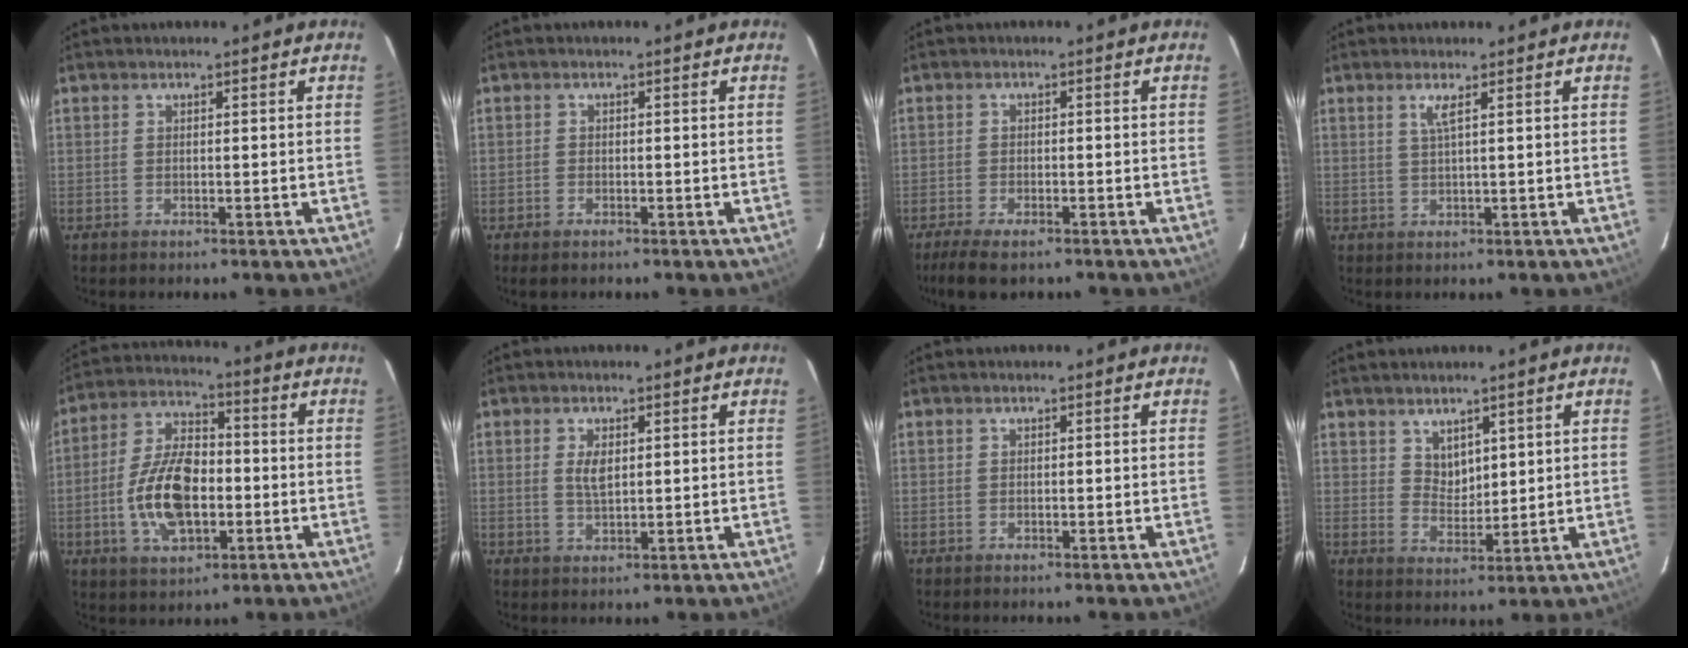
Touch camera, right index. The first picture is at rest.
{"total": 1.4, "force": [-1.0, 0.7, 0.6], "torque": [-0.015, -0.002, -0.020]}
{"total": 6.3, "force": [-4.9, 1.8, 3.6], "torque": [-0.090, -0.022, -0.086]}
{"total": 1.9, "force": [0.8, -0.4, 1.6], "torque": [-0.033, -0.003, 0.018]}
{"total": 14.0, "force": [-2.9, 7.5, 11.4], "torque": [-0.230, 0.011, -0.048]}
{"total": 3.3, "force": [0.8, 1.5, 2.8], "torque": [-0.053, -0.001, 0.015]}
{"total": 0.0}
{"total": 4.2, "force": [2.7, 2.6, 1.7], "torque": [-0.021, 0.000, 0.056]}